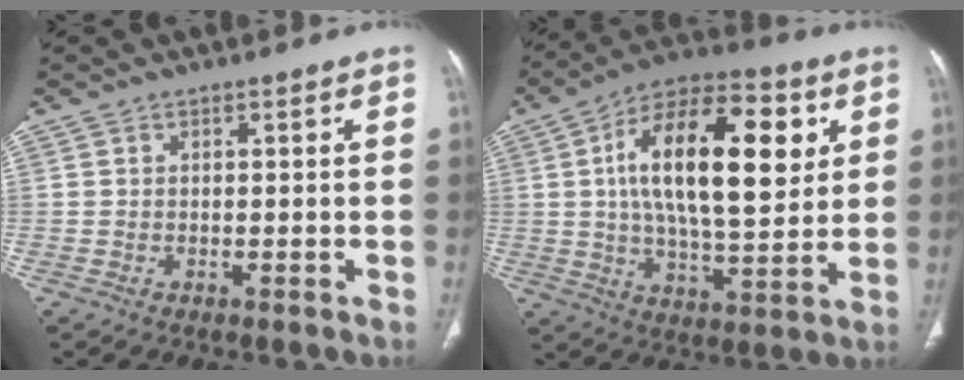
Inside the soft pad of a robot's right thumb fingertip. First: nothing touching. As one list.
[{"total": 23.6, "force": [5.5, 10.4, 20.4], "torque": [-0.315, -0.004, 0.080]}]